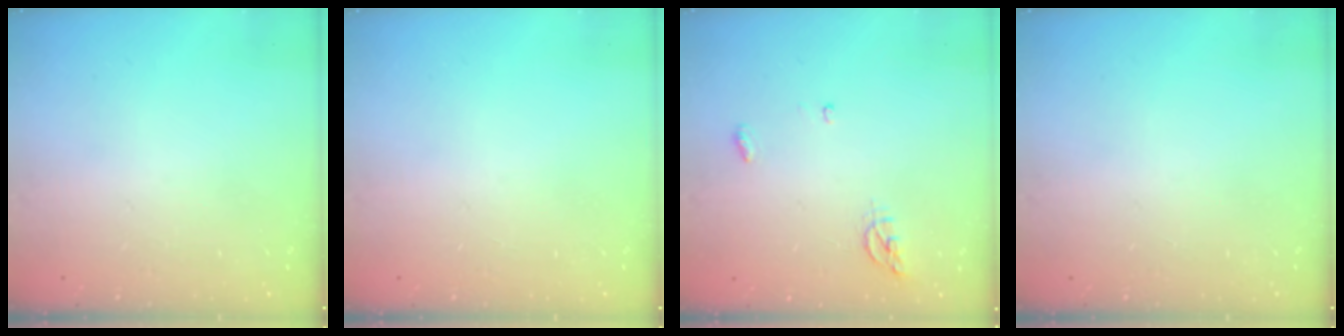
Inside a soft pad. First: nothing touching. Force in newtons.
{"total": 0.0}
{"total": 4.5, "press": 4.3, "slide": 1.2}
{"total": 0.0}